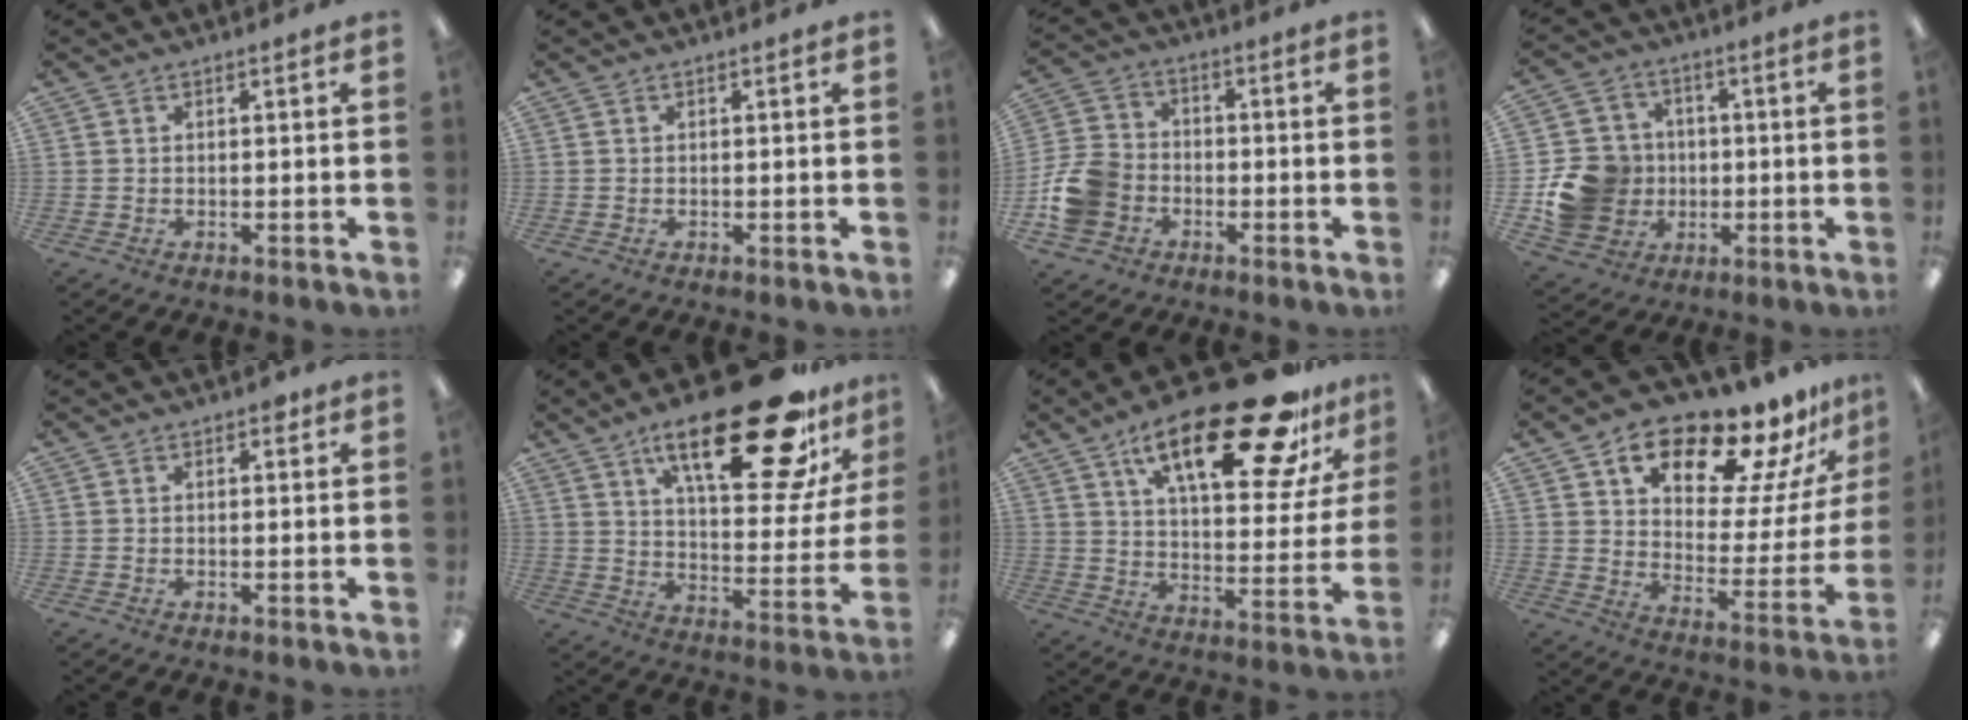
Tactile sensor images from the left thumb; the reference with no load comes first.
{"total": 0.0}
{"total": 10.6, "force": [-3.9, 8.6, 4.7], "torque": [-0.096, 0.042, -0.069]}
{"total": 13.7, "force": [-2.5, 12.5, 4.9], "torque": [-0.093, 0.028, -0.033]}
{"total": 1.2, "force": [0.6, 0.7, 0.8], "torque": [-0.008, 0.000, 0.009]}
{"total": 27.7, "force": [16.9, 9.3, 19.8], "torque": [-0.281, -0.100, 0.265]}
{"total": 26.3, "force": [16.6, 9.0, 18.3], "torque": [-0.275, -0.098, 0.265]}
{"total": 18.6, "force": [14.6, 6.3, 9.6], "torque": [-0.152, -0.111, 0.242]}